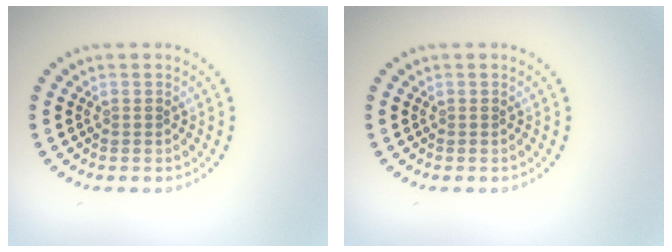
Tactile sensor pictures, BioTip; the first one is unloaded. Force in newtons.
{"total": 0.0}